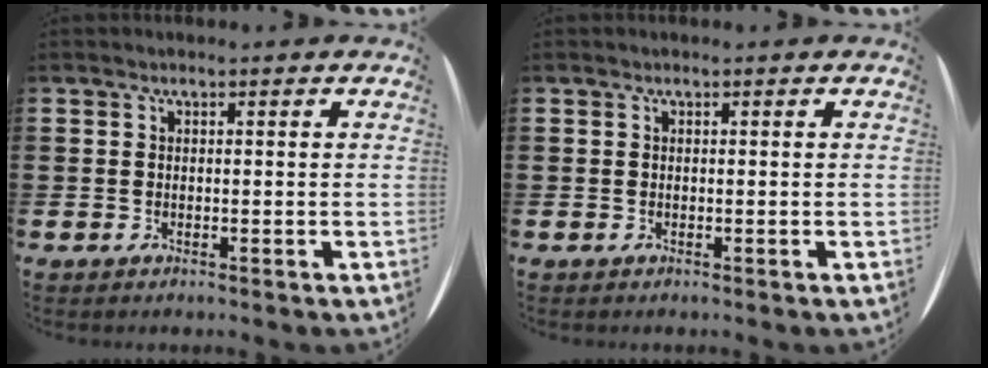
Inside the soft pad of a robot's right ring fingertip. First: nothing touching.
{"total": 0.0}